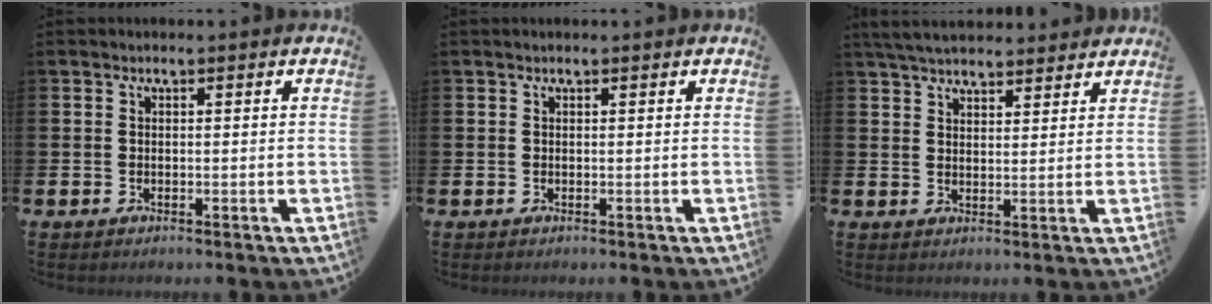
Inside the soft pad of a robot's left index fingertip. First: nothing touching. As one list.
[{"total": 0.0}, {"total": 4.9, "force": [4.7, 1.1, 1.0], "torque": [-0.032, -0.016, 0.086]}]